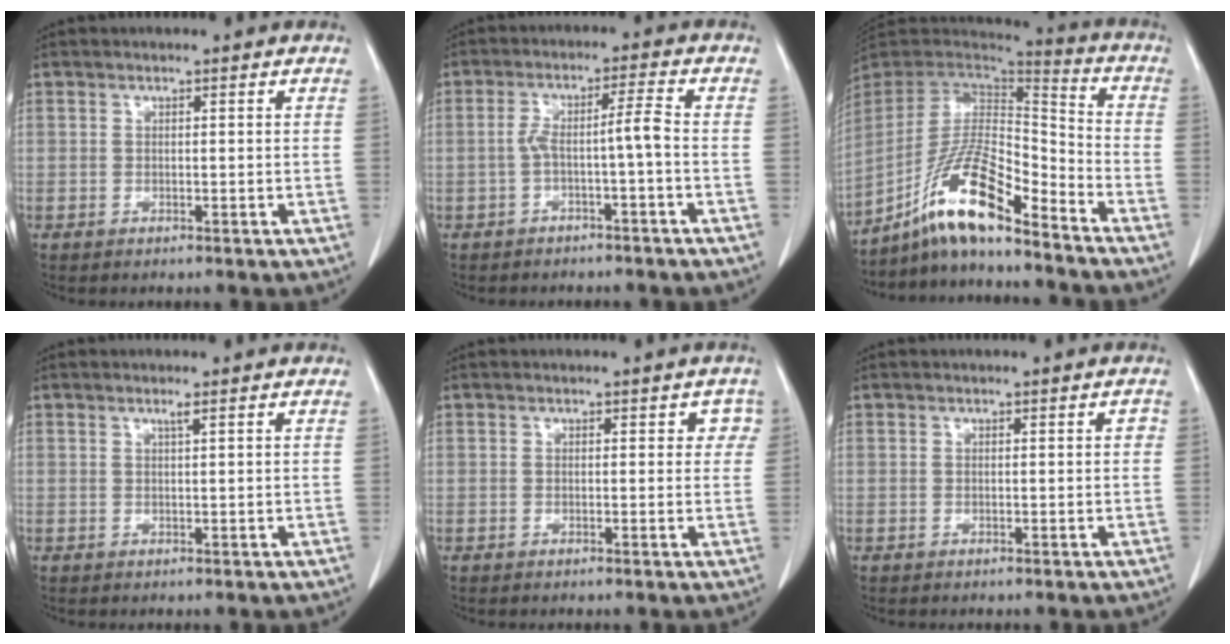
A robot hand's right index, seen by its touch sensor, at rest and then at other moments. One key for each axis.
{"total": 4.5, "fx": -1.5, "fy": -0.2, "fz": 4.2, "tx": -0.082, "ty": 0.023, "tz": -0.021}
{"total": 14.8, "fx": -10.3, "fy": 2.1, "fz": 10.5, "tx": -0.198, "ty": 0.008, "tz": -0.188}
{"total": 0.8, "fx": 0.5, "fy": -0.2, "fz": 0.6, "tx": -0.018, "ty": -0.003, "tz": 0.013}
{"total": 2.3, "fx": 0.7, "fy": 1.6, "fz": 1.4, "tx": 0.001, "ty": 0.012, "tz": 0.003}
{"total": 0.7, "fx": 0.1, "fy": 0.3, "fz": 0.6, "tx": -0.005, "ty": 0.004, "tz": 0.002}